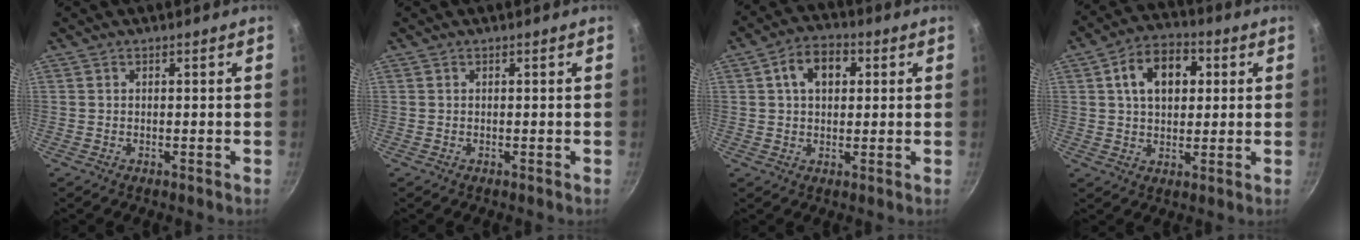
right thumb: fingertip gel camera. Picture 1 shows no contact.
{"total": 0.0}
{"total": 8.1, "force": [2.2, 5.5, 5.5], "torque": [-0.067, 0.012, 0.026]}
{"total": 11.5, "force": [2.9, 7.8, 8.0], "torque": [-0.099, 0.013, 0.036]}